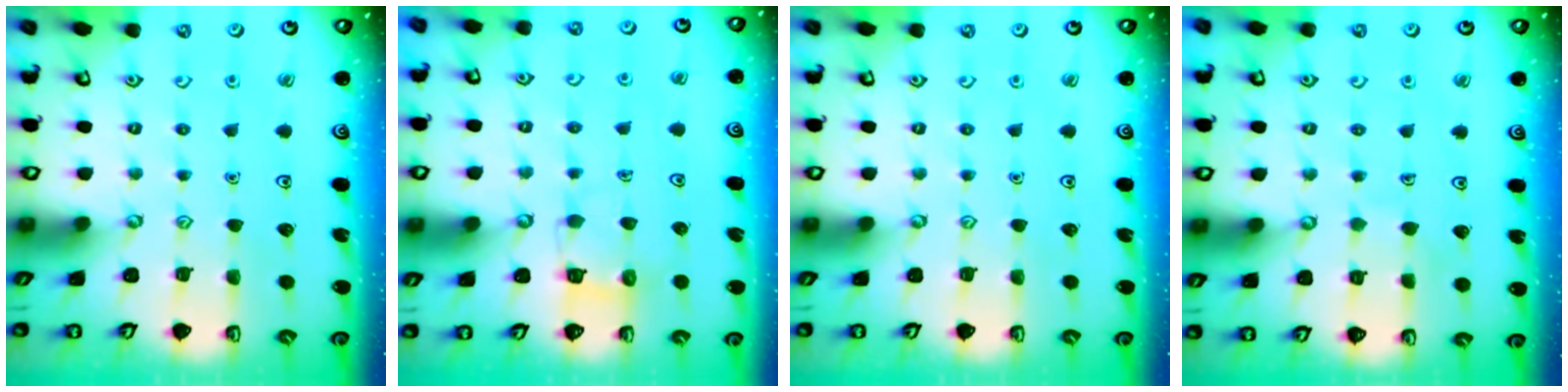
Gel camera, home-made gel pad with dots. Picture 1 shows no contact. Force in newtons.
{"total": 4.8, "press": 4.8, "slide": 0.5}
{"total": 0.0}
{"total": 1.8, "press": 1.8, "slide": 0.0}